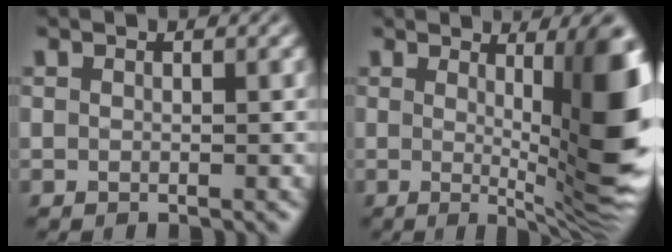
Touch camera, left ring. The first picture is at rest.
{"total": 11.5, "force": [0.9, 2.5, 11.2], "torque": [-0.126, -0.013, 0.017]}